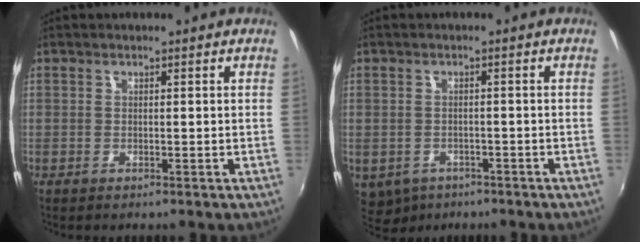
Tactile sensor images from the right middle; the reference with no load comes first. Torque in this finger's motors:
{"motor_torque": [-0.35, -0.13, 0.03, 0.01]}